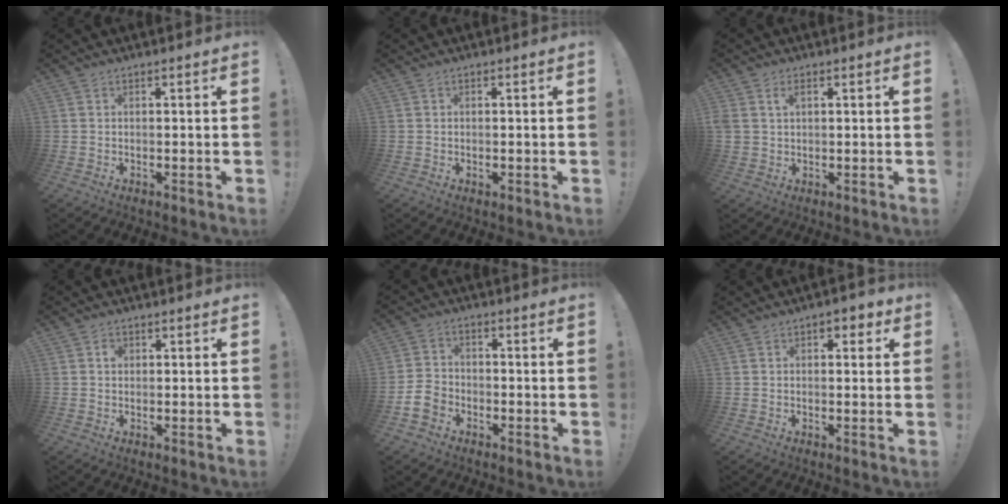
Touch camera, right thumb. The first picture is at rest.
{"total": 0.0}
{"total": 3.0, "force": [1.2, 2.2, 1.6], "torque": [-0.018, -0.001, 0.021]}
{"total": 1.3, "force": [0.3, 1.2, 0.5], "torque": [0.004, -0.002, 0.002]}
{"total": 7.1, "force": [-3.9, 5.2, 2.9], "torque": [-0.055, 0.026, -0.073]}
{"total": 3.2, "force": [0.9, 2.2, 2.2], "torque": [-0.012, 0.000, 0.011]}